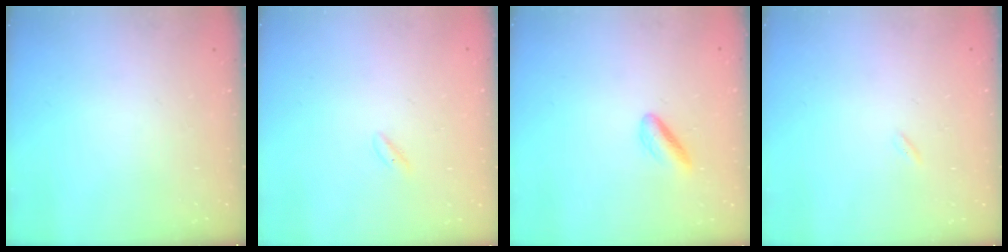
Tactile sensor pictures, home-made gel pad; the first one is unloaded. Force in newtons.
{"total": 1.2, "press": 0.9, "slide": 0.8}
{"total": 2.7, "press": 2.6, "slide": 0.8}
{"total": 0.0}